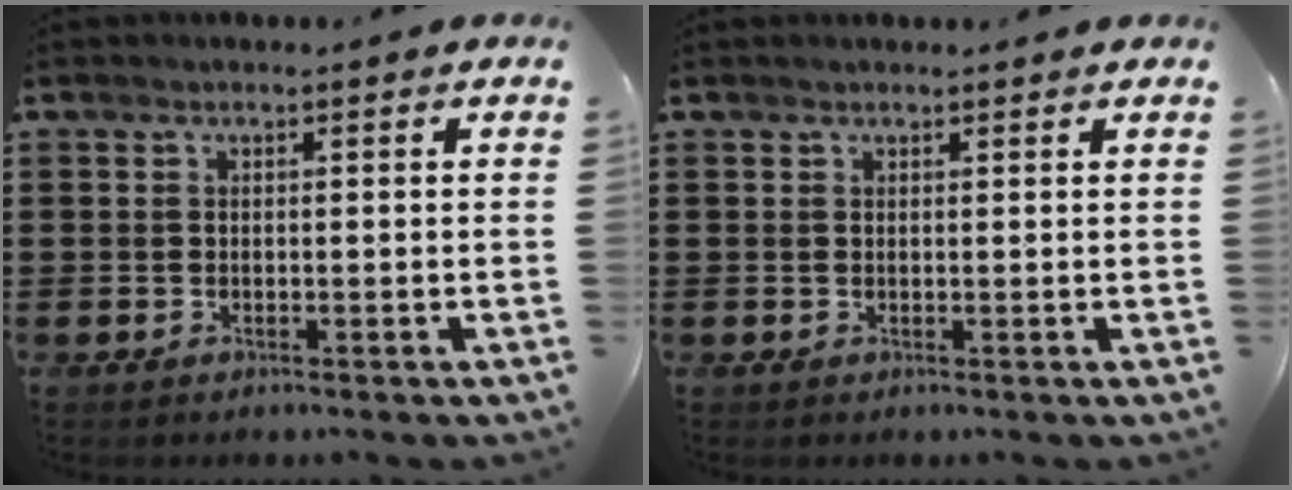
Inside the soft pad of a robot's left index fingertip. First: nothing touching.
{"total": 0.6, "force": [0.5, 0.1, 0.2], "torque": [-0.004, 0.000, 0.011]}